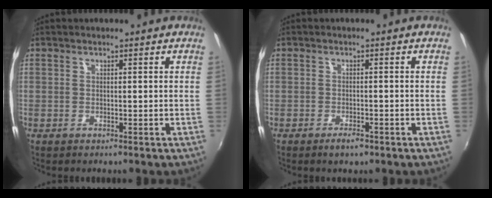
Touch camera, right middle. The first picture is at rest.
{"total": 2.3, "force": [-1.6, 0.8, 1.4], "torque": [-0.030, -0.004, -0.028]}